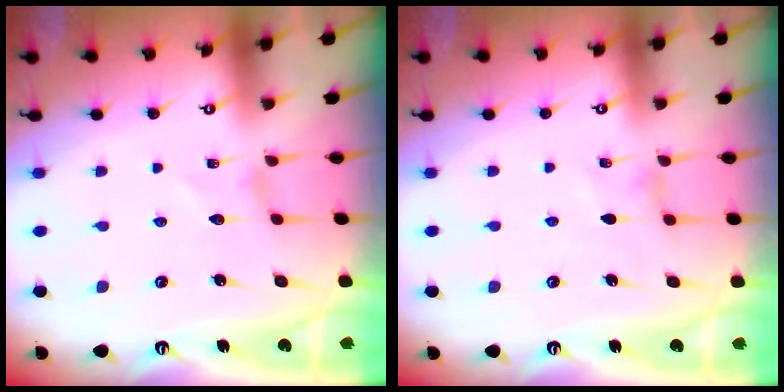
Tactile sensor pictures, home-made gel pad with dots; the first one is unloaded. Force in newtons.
{"total": 0.6, "press": 0.6, "slide": 0.2}